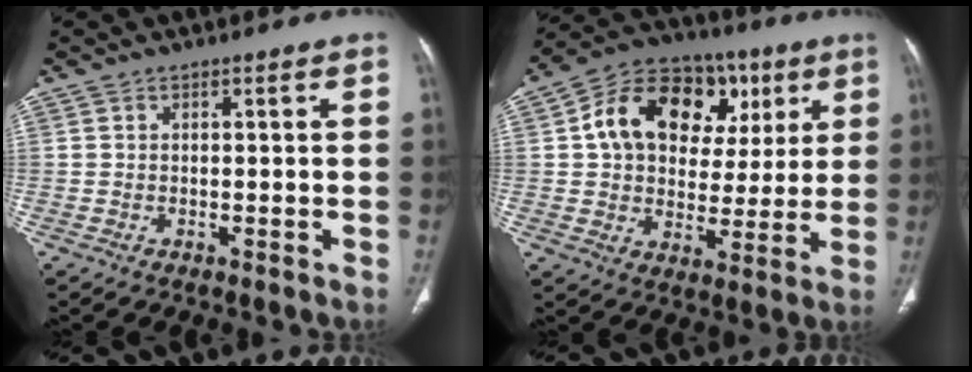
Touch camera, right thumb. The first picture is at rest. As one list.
[{"total": 20.7, "force": [6.2, 15.0, 12.9], "torque": [-0.163, 0.027, 0.097]}]